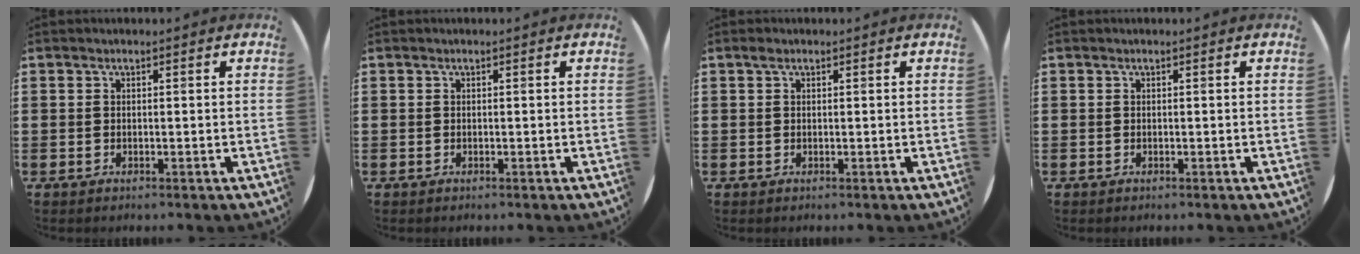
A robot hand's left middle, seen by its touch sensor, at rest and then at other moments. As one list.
[{"total": 0.0}, {"total": 0.6, "force": [0.4, 0.4, 0.3], "torque": [-0.007, 0.003, 0.007]}, {"total": 0.0}]